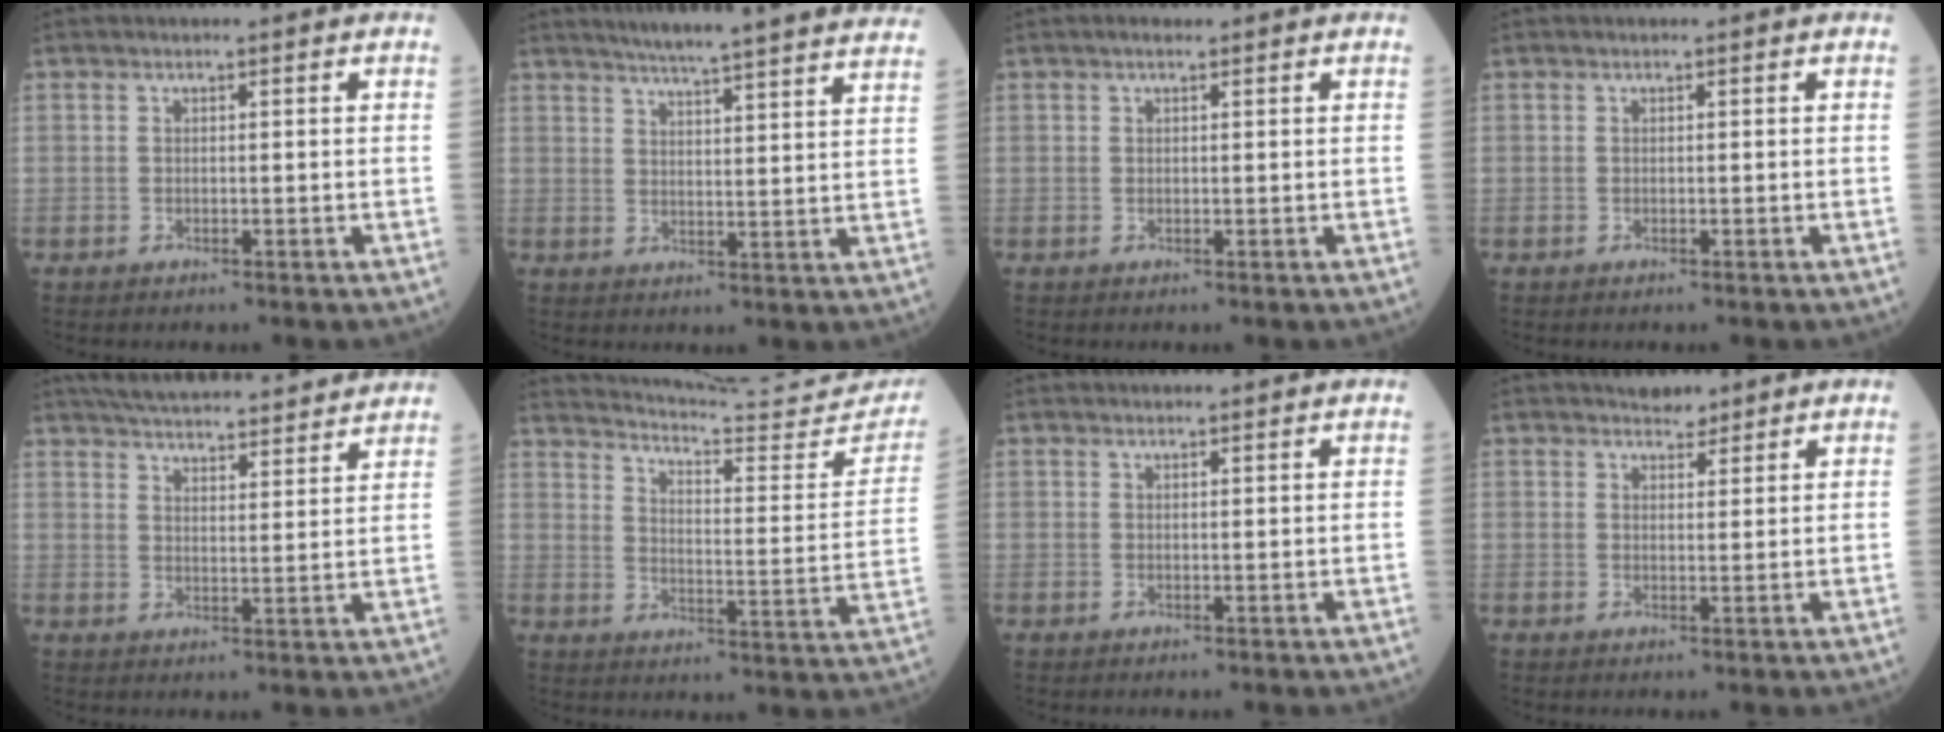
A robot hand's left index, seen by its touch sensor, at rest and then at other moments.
{"total": 24.8, "force": [22.7, 0.1, 10.0], "torque": [-0.148, -0.040, 0.273]}
{"total": 1.0, "force": [0.7, 0.4, 0.6], "torque": [-0.016, 0.010, 0.009]}
{"total": 0.0}
{"total": 21.0, "force": [19.4, 2.9, 7.5], "torque": [-0.115, 0.022, 0.265]}
{"total": 24.4, "force": [23.5, 0.7, 6.7], "torque": [-0.109, -0.101, 0.289]}
{"total": 3.6, "force": [3.5, 0.6, 0.6], "torque": [-0.009, 0.021, 0.043]}
{"total": 2.6, "force": [2.3, 1.1, 0.4], "torque": [-0.008, 0.004, 0.035]}